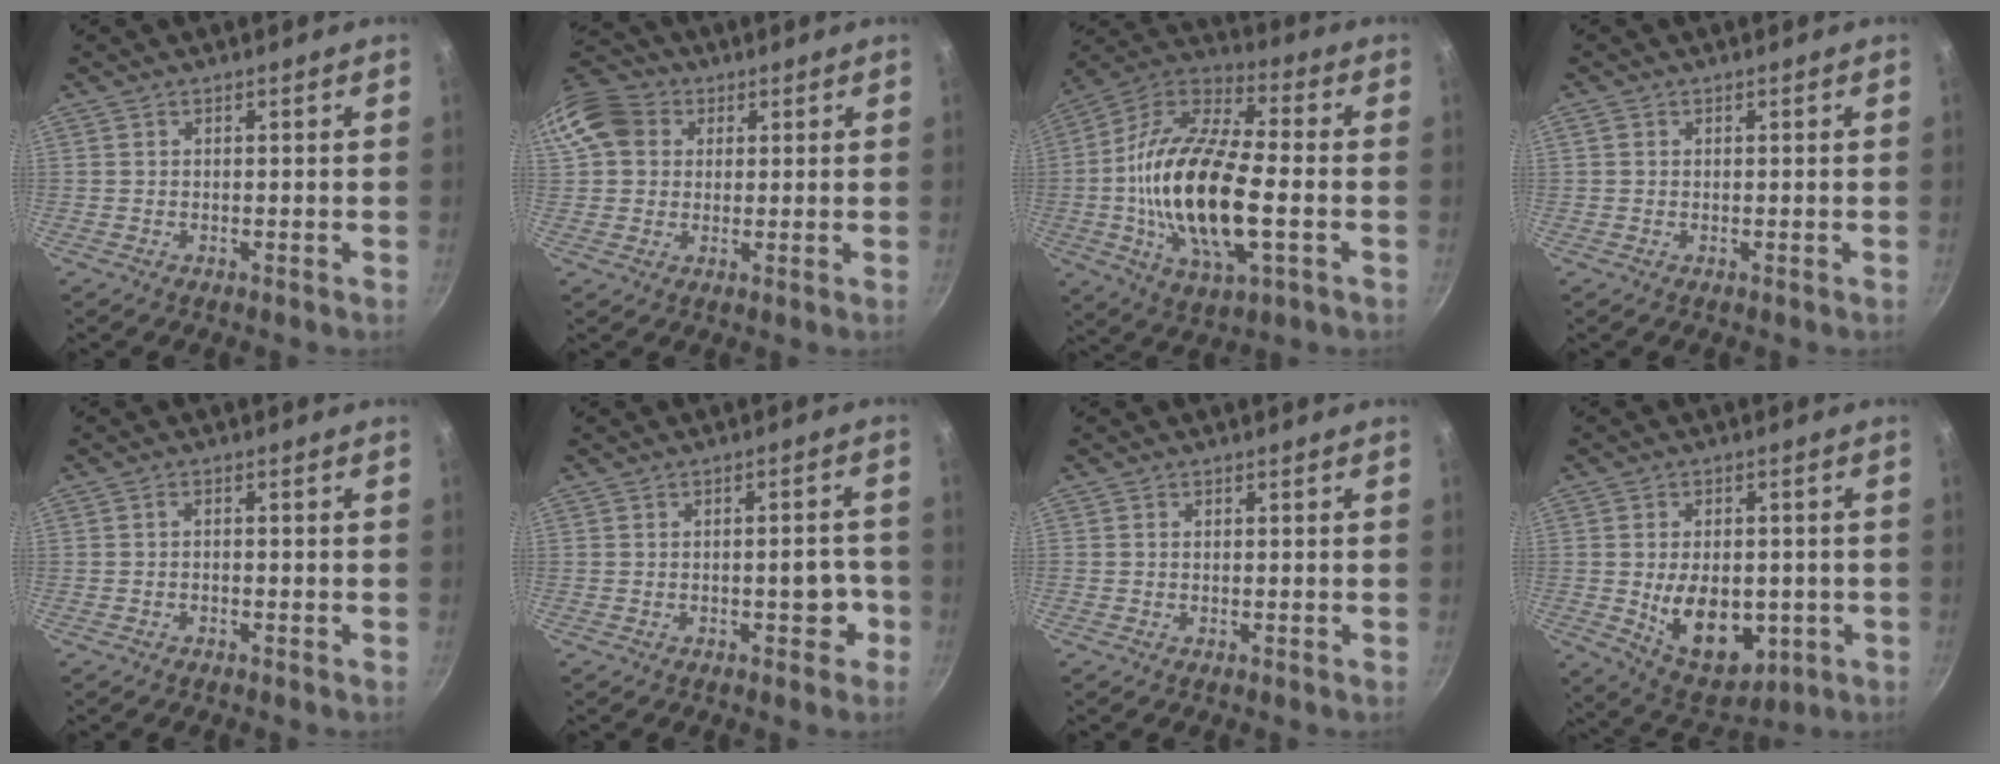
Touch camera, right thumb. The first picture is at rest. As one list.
[{"total": 12.1, "force": [3.2, 10.3, 5.5], "torque": [-0.100, 0.021, 0.046]}, {"total": 23.9, "force": [-3.1, 10.1, 21.5], "torque": [-0.414, 0.022, -0.072]}, {"total": 0.8, "force": [0.2, 0.7, 0.3], "torque": [-0.005, 0.003, 0.001]}, {"total": 1.0, "force": [-0.7, 0.4, 0.5], "torque": [-0.014, 0.008, -0.015]}, {"total": 4.9, "force": [-1.8, 2.2, 3.9], "torque": [-0.029, 0.022, -0.024]}, {"total": 0.0}, {"total": 13.7, "force": [-2.1, 8.9, 10.1], "torque": [-0.121, -0.010, -0.012]}]